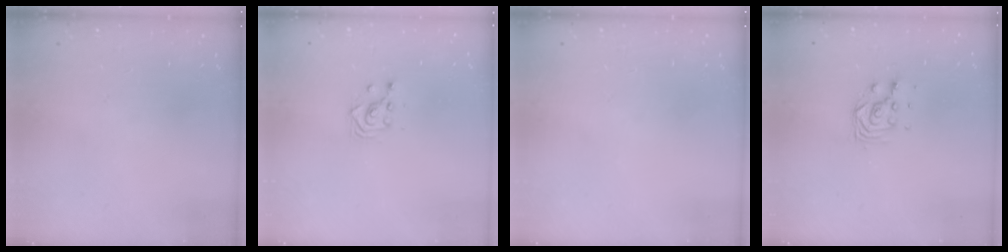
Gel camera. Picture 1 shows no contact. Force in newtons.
{"total": 3.2, "press": 3.2, "slide": 0.2}
{"total": 0.0}
{"total": 5.5, "press": 5.4, "slide": 0.7}